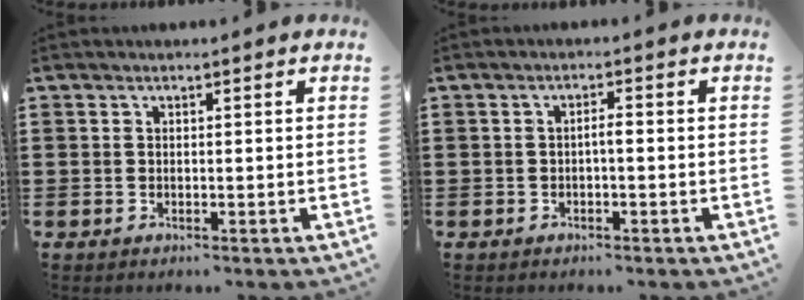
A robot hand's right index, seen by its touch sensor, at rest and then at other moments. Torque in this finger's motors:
{"motor_torque": [0.41, -0.38, 0.00, 0.04]}